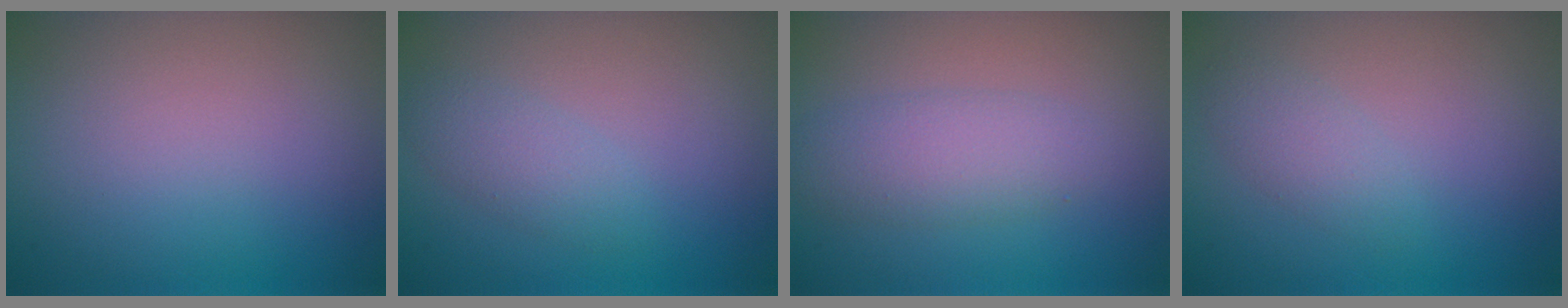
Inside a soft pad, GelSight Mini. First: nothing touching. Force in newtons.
{"total": 1.9, "press": 1.9, "slide": 0.1}
{"total": 3.2, "press": 3.2, "slide": 0.1}
{"total": 1.6, "press": 1.6, "slide": 0.0}